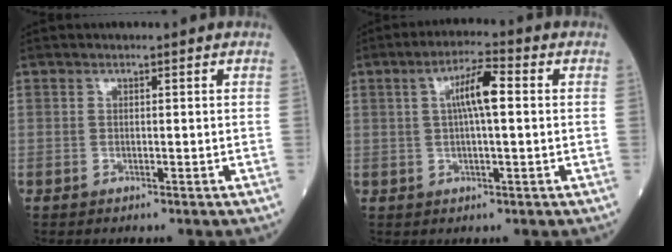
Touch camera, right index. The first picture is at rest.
{"total": 6.2, "force": [1.0, 0.8, 6.0], "torque": [-0.108, 0.015, 0.016]}